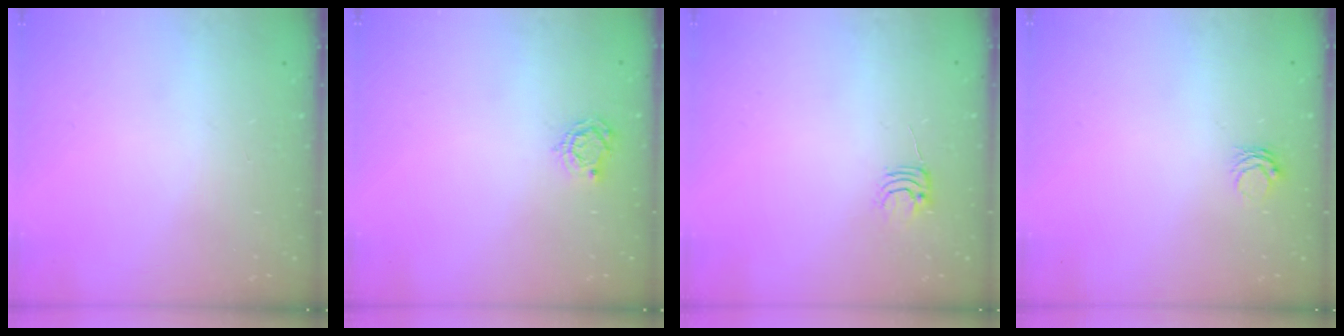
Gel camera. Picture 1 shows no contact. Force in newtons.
{"total": 4.4, "press": 4.4, "slide": 0.5}
{"total": 4.7, "press": 4.7, "slide": 0.5}
{"total": 3.5, "press": 3.4, "slide": 0.5}